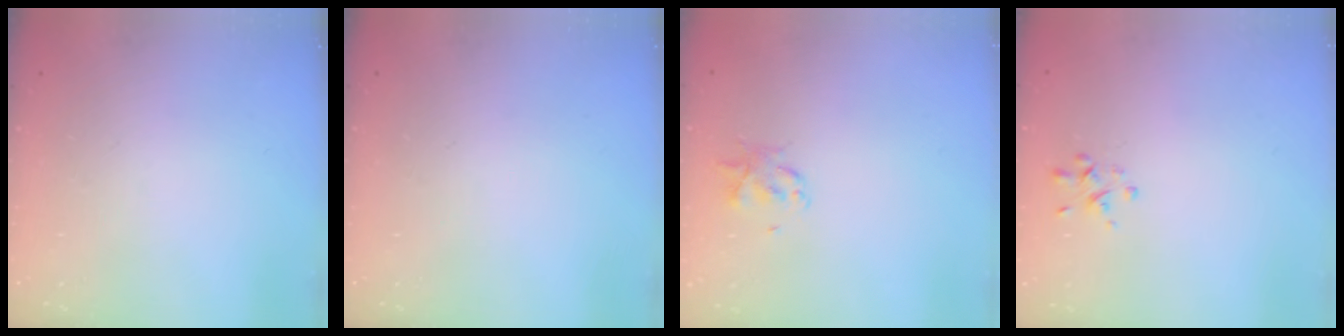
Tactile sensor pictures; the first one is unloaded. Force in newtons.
{"total": 0.0}
{"total": 2.5, "press": 2.5, "slide": 0.4}
{"total": 2.0, "press": 1.9, "slide": 0.6}